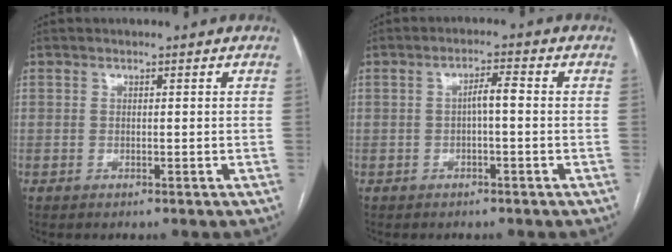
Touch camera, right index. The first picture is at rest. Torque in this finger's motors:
{"motor_torque": [0.76, -0.02, 0.27, 0.08]}